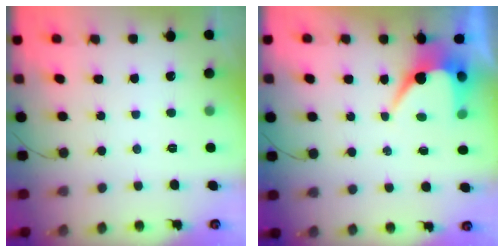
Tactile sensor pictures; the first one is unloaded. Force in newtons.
{"total": 7.1, "press": 7.1, "slide": 0.4}